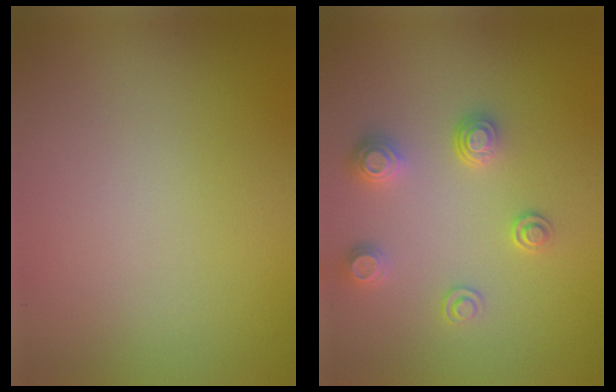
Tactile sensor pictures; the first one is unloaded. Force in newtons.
{"total": 2.6, "press": 2.6, "slide": 0.6}